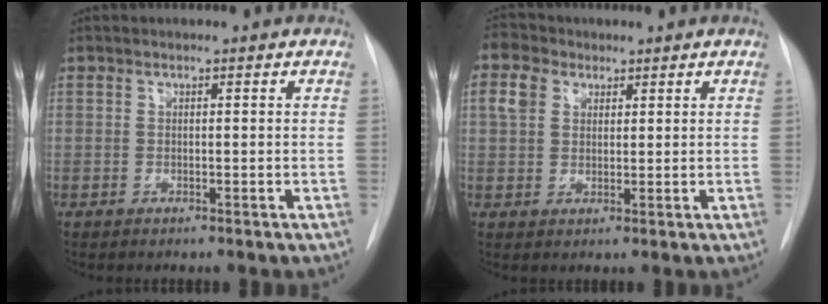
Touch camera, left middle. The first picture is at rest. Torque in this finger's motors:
{"motor_torque": [0.36, -0.35, 0.49, 0.14]}